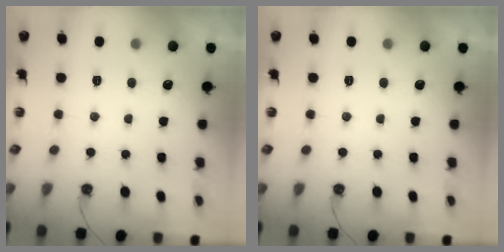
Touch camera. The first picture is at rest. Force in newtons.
{"total": 0.0}